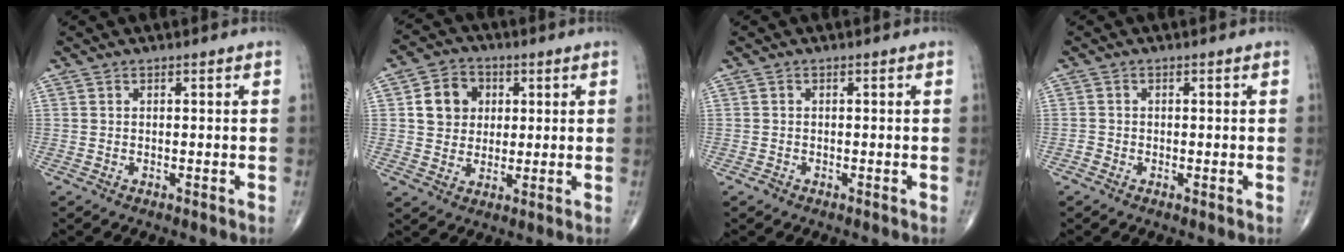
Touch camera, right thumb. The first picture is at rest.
{"total": 8.3, "force": [1.9, 7.2, 3.8], "torque": [-0.031, -0.003, 0.028]}
{"total": 0.7, "force": [-0.5, 0.5, 0.1], "torque": [-0.001, 0.001, -0.013]}
{"total": 0.9, "force": [-0.5, 0.7, 0.4], "torque": [-0.003, -0.001, -0.015]}